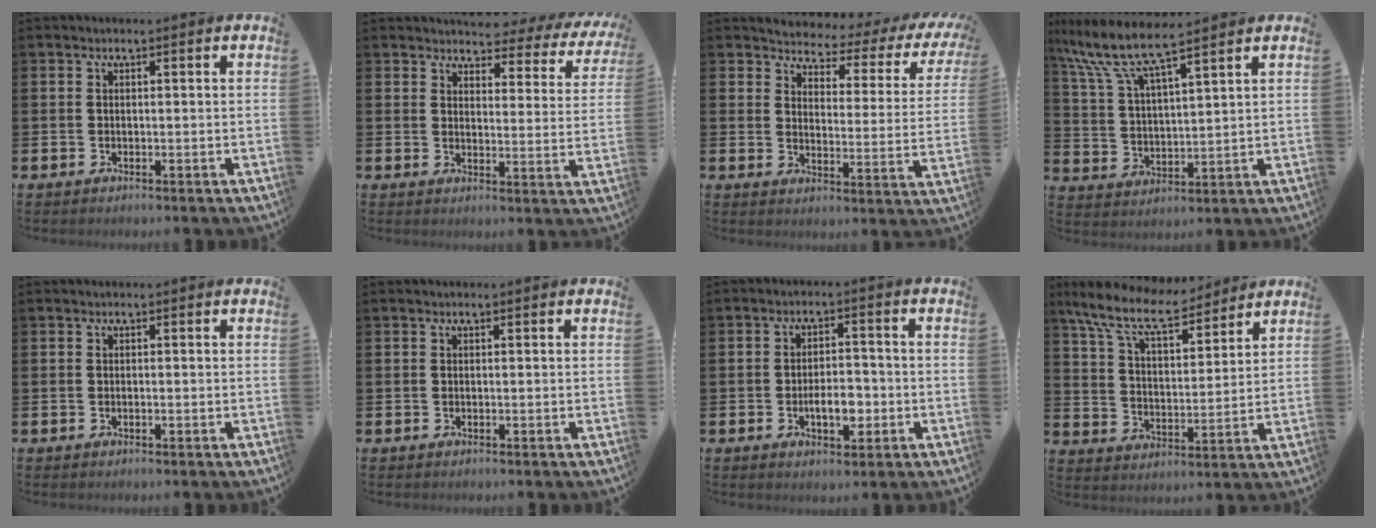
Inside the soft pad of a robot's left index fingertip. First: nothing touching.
{"total": 3.8, "force": [3.5, 1.3, 0.7], "torque": [-0.019, -0.035, 0.053]}
{"total": 2.8, "force": [2.5, 1.3, 0.6], "torque": [-0.025, -0.036, 0.029]}
{"total": 8.4, "force": [7.6, 1.1, 3.6], "torque": [-0.105, -0.036, 0.132]}
{"total": 0.0}
{"total": 0.0}
{"total": 4.7, "force": [-1.3, 2.4, 3.8], "torque": [-0.055, 0.002, -0.026]}
{"total": 10.1, "force": [8.8, 2.8, 4.1], "torque": [-0.119, -0.041, 0.158]}